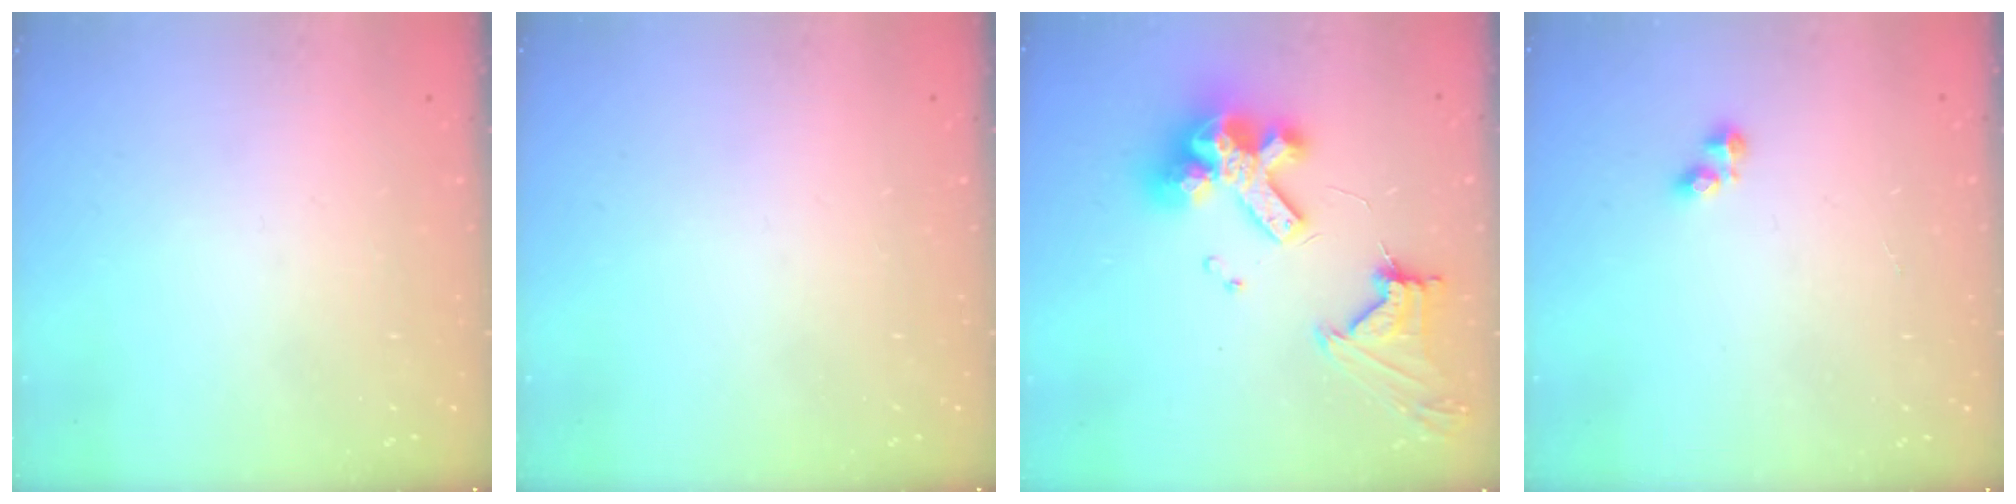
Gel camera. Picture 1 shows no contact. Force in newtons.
{"total": 0.0}
{"total": 17.9, "press": 17.8, "slide": 1.9}
{"total": 2.1, "press": 2.0, "slide": 0.4}